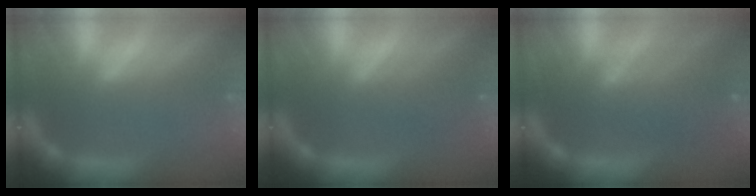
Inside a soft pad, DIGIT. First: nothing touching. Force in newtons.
{"total": 2.5}
{"total": 5.1}